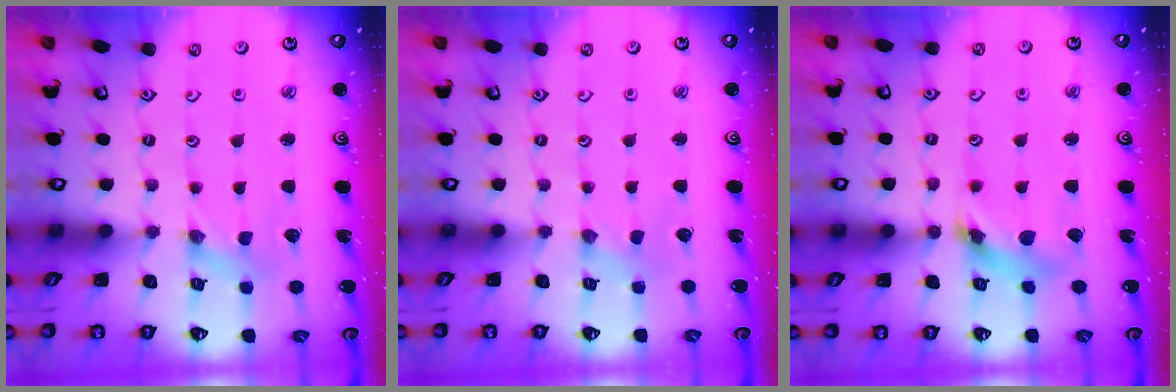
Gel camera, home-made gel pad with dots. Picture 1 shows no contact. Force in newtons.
{"total": 0.0}
{"total": 10.0, "press": 9.9, "slide": 1.0}